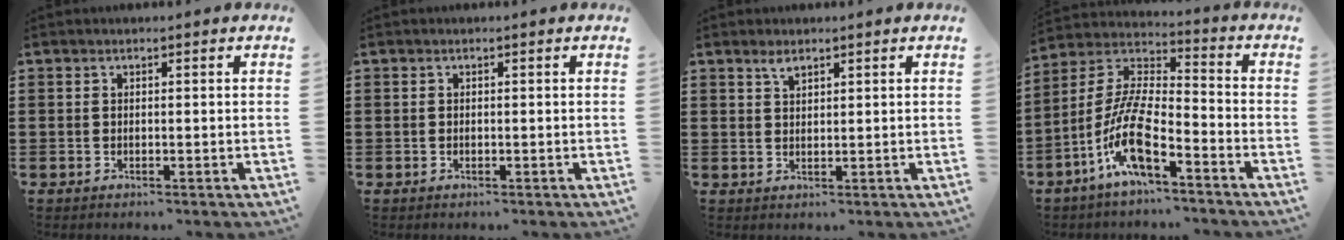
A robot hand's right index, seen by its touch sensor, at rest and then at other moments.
{"total": 0.0}
{"total": 1.7, "force": [1.3, 0.6, 0.9], "torque": [-0.022, 0.001, 0.025]}
{"total": 11.1, "force": [-6.4, 2.8, 8.6], "torque": [-0.204, -0.016, -0.129]}